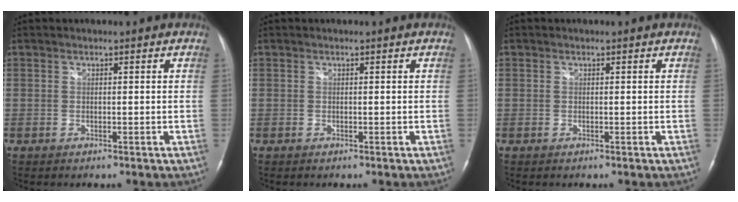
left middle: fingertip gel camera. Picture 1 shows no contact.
{"total": 0.0}
{"total": 0.0}